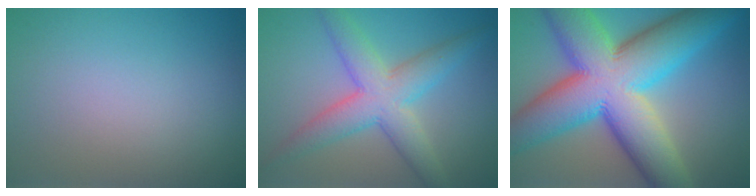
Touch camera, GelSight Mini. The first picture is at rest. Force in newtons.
{"total": 6.1, "press": 6.0, "slide": 0.2}
{"total": 16.5, "press": 16.5, "slide": 0.3}